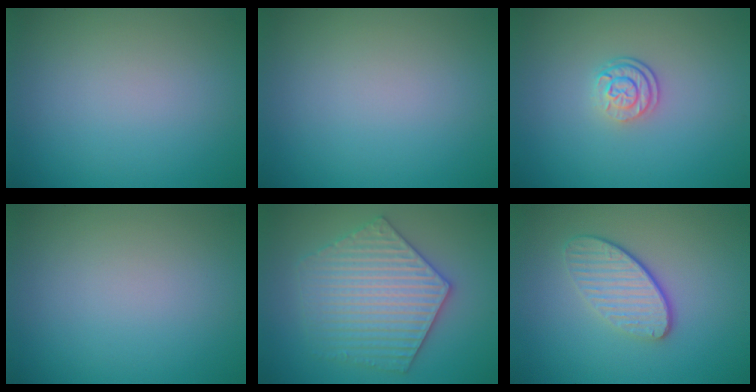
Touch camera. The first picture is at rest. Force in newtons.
{"total": 0.0}
{"total": 2.5, "press": 1.9, "slide": 1.7}
{"total": 0.0}
{"total": 5.9, "press": 5.8, "slide": 0.9}
{"total": 3.7, "press": 2.9, "slide": 2.3}